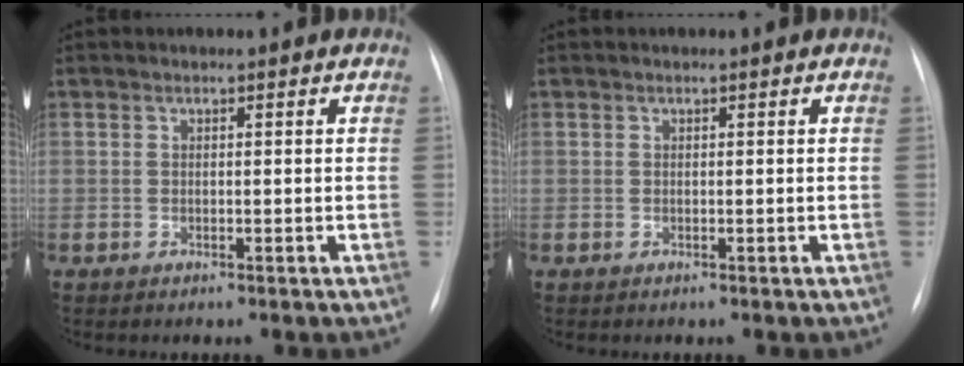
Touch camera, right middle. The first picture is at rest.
{"total": 0.0}